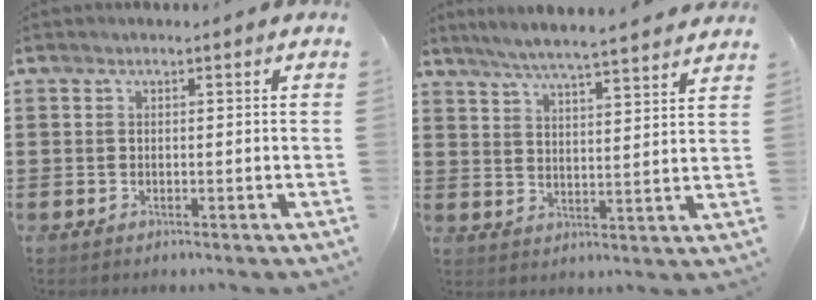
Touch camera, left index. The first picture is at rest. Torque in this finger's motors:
{"motor_torque": [1.36, -0.78, 0.53, 0.09]}